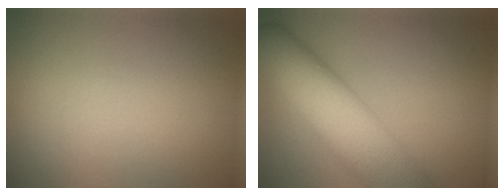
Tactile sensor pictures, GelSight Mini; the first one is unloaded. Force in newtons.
{"total": 12.0, "press": 12.0, "slide": 0.5}